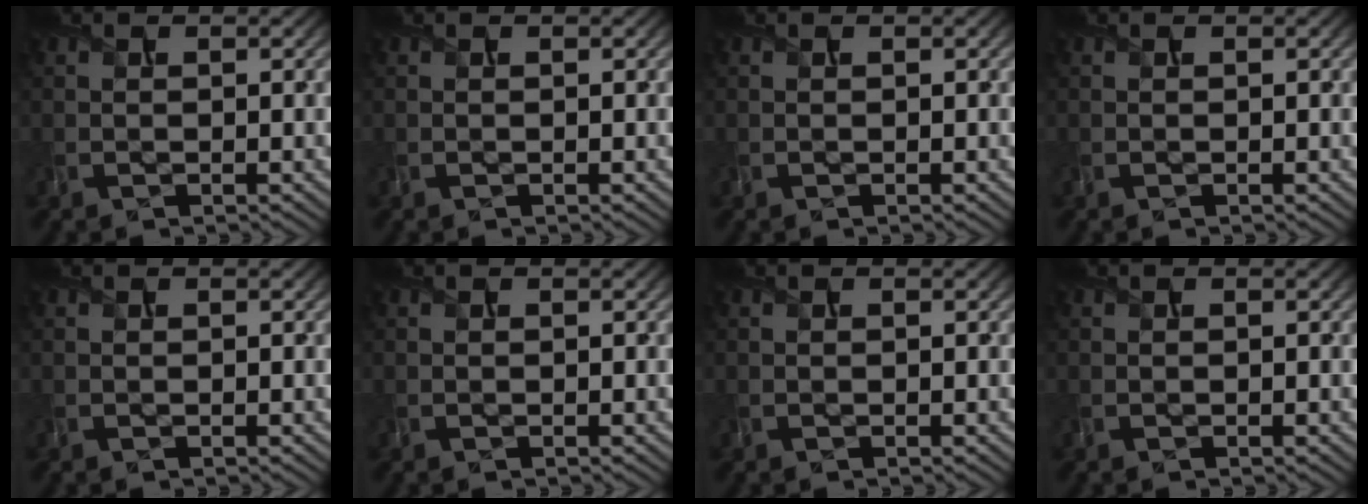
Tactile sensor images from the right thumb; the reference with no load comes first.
{"total": 0.0}
{"total": 0.0}
{"total": 0.0}
{"total": 0.0}
{"total": 0.0}
{"total": 0.0}
{"total": 0.0}